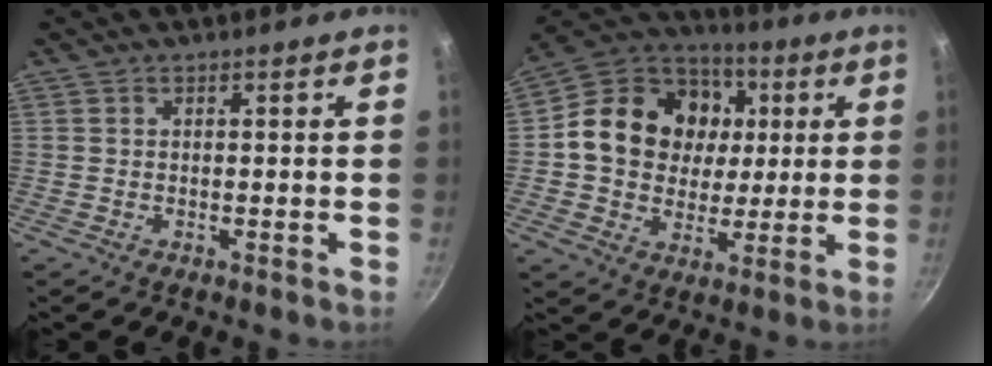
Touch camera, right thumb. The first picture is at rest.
{"total": 19.5, "force": [2.9, 16.1, 10.5], "torque": [-0.159, 0.018, 0.040]}